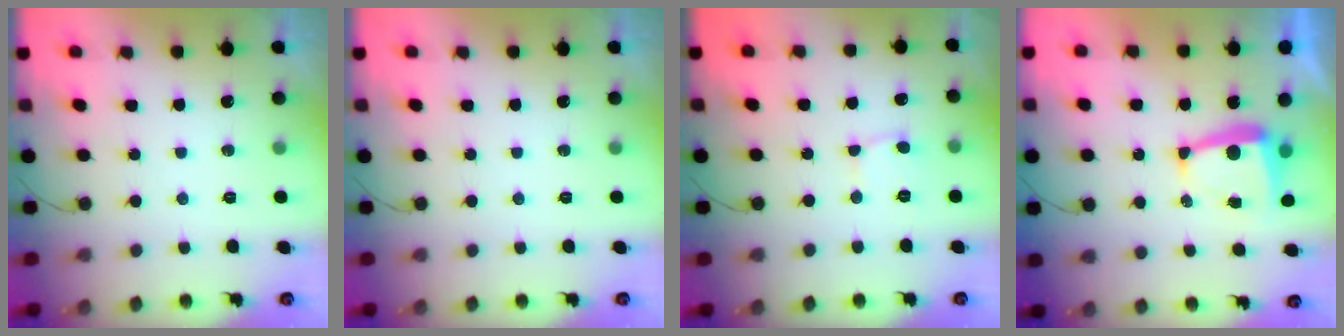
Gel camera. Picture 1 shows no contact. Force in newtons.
{"total": 0.0}
{"total": 2.6, "press": 2.6, "slide": 0.1}
{"total": 6.5, "press": 6.4, "slide": 0.5}